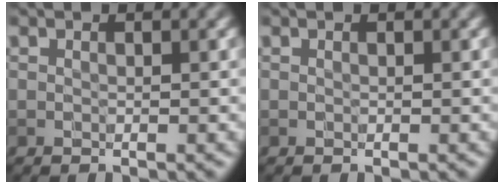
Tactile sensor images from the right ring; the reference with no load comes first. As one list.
[{"total": 0.0}]